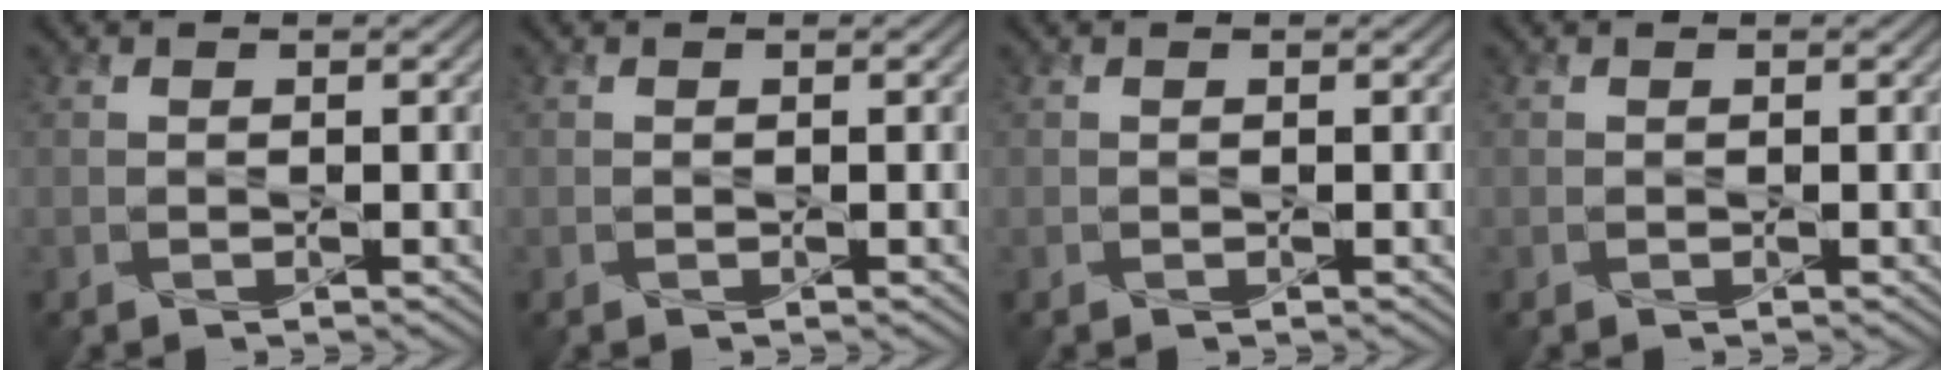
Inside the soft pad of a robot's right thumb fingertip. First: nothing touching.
{"total": 0.0}
{"total": 0.0}
{"total": 0.0}